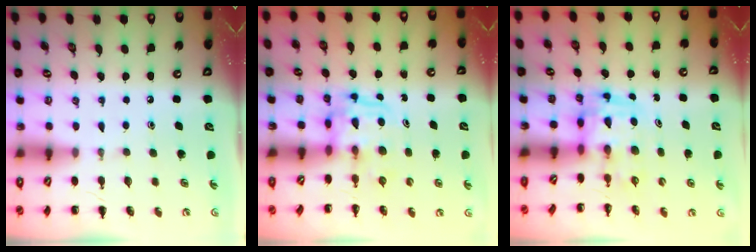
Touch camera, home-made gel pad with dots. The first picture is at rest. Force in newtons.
{"total": 3.3, "press": 3.3, "slide": 0.2}
{"total": 3.5, "press": 3.5, "slide": 0.6}